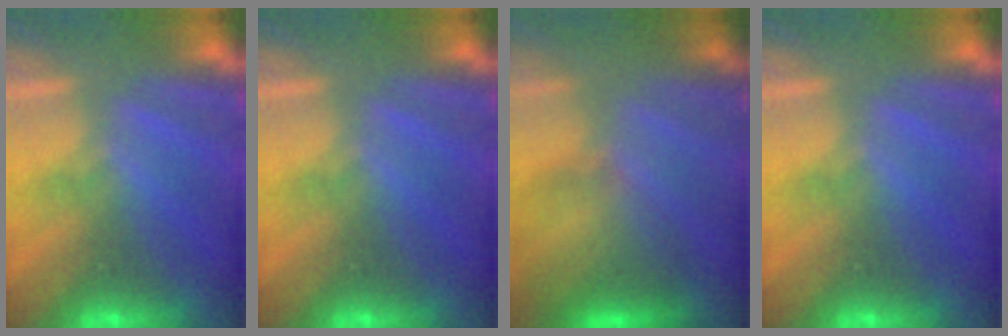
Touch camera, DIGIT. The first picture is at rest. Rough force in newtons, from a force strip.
{"total": 0.0}
{"total": 4.9}
{"total": 0.0}